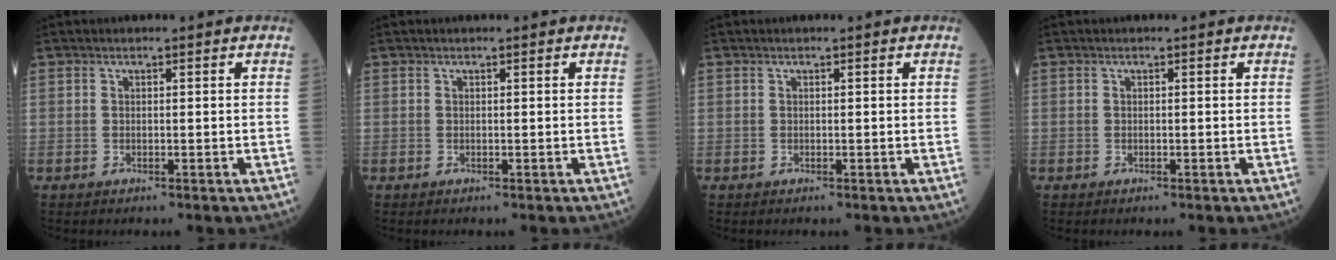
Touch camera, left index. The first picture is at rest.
{"total": 0.0}
{"total": 0.0}
{"total": 0.0}